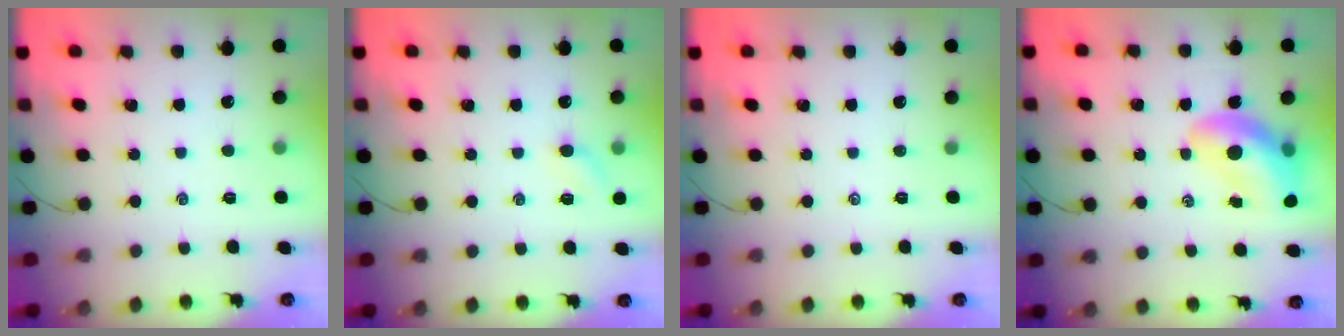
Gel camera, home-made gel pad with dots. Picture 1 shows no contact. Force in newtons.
{"total": 5.3, "press": 5.1, "slide": 1.6}
{"total": 0.0}
{"total": 13.1, "press": 12.7, "slide": 3.5}